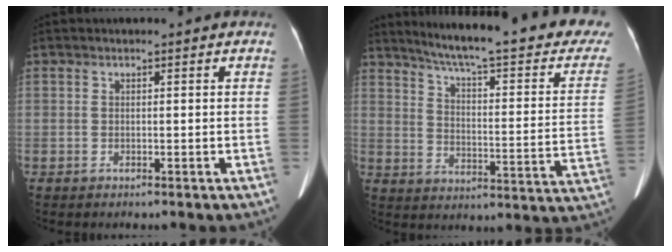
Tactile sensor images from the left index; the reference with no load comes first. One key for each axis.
{"total": 27.1, "fx": 23.3, "fy": 2.4, "fz": 13.5, "tx": -0.192, "ty": -0.073, "tz": 0.287}